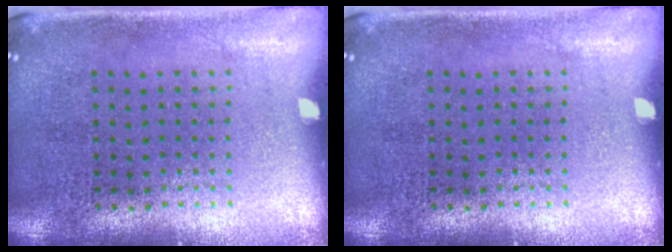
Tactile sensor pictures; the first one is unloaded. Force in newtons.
{"total": 0.0}